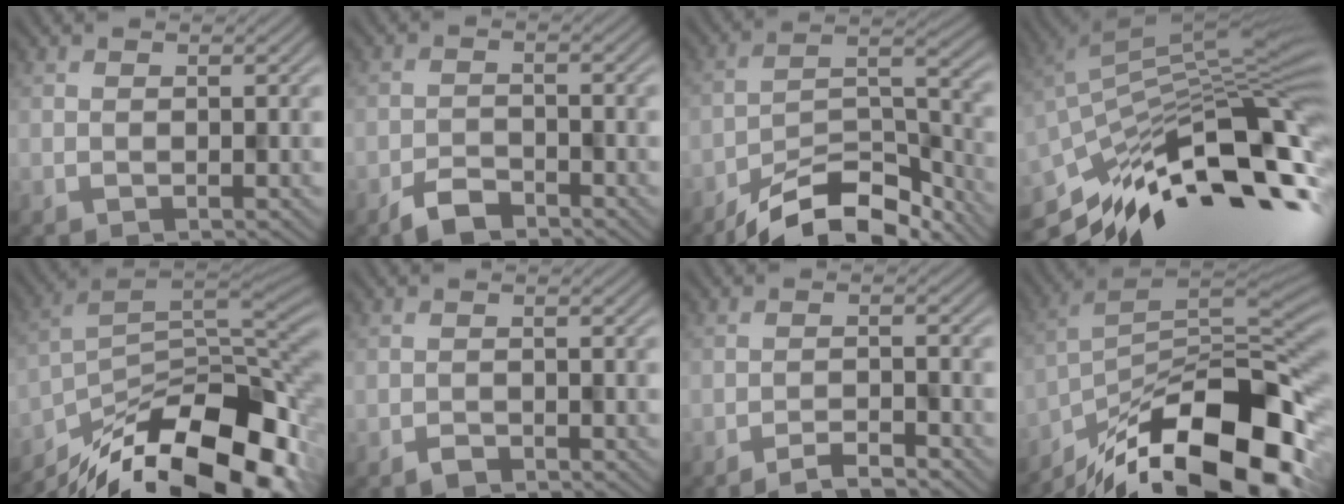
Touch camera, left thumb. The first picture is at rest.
{"total": 3.4, "force": [-2.6, 1.5, 1.6], "torque": [-0.030, 0.000, -0.057]}
{"total": 12.9, "force": [-10.4, 3.7, 6.7], "torque": [-0.114, 0.000, -0.184]}
{"total": 15.5, "force": [-7.6, 4.7, 12.6], "torque": [-0.230, 0.006, -0.142]}
{"total": 17.5, "force": [-11.9, 6.7, 10.9], "torque": [-0.207, -0.032, -0.191]}
{"total": 1.1, "force": [-0.9, 0.5, 0.3], "torque": [-0.007, 0.000, -0.021]}
{"total": 2.9, "force": [-2.6, 0.3, 1.4], "torque": [-0.022, 0.007, -0.049]}
{"total": 18.1, "force": [-12.2, 6.2, 11.8], "torque": [-0.227, -0.022, -0.197]}